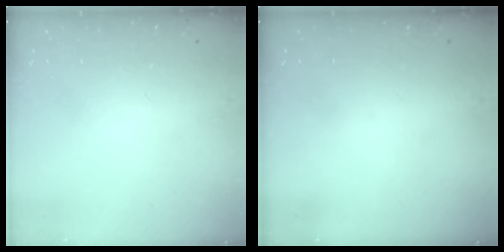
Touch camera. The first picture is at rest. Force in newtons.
{"total": 0.0}